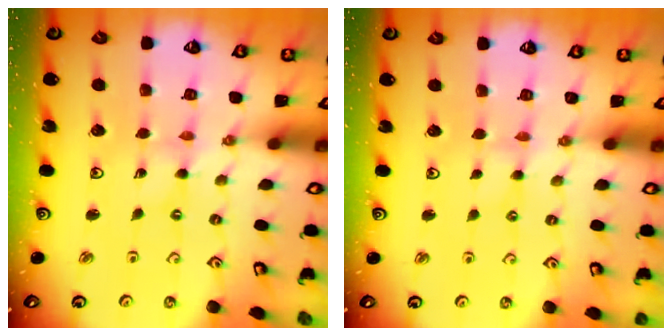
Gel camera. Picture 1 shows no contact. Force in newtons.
{"total": 2.5, "press": 2.4, "slide": 0.4}